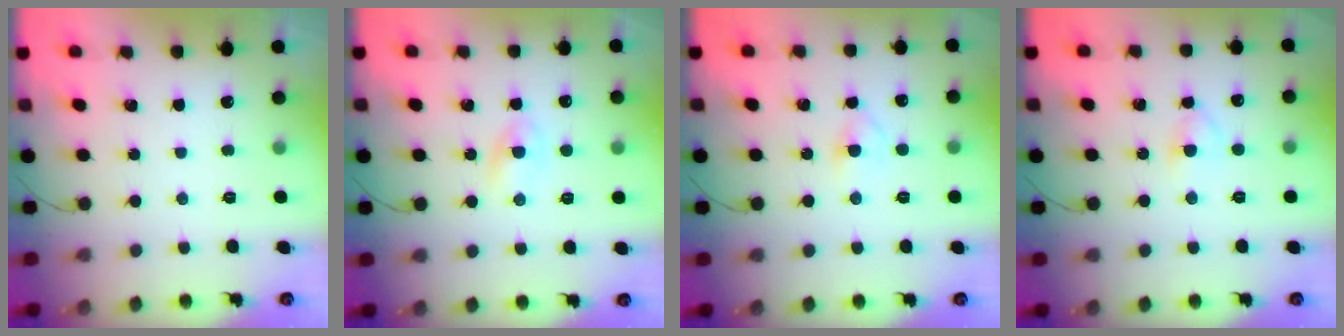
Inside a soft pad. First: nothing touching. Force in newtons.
{"total": 2.2, "press": 2.0, "slide": 0.9}
{"total": 3.2, "press": 3.0, "slide": 1.2}
{"total": 3.1, "press": 2.8, "slide": 1.3}